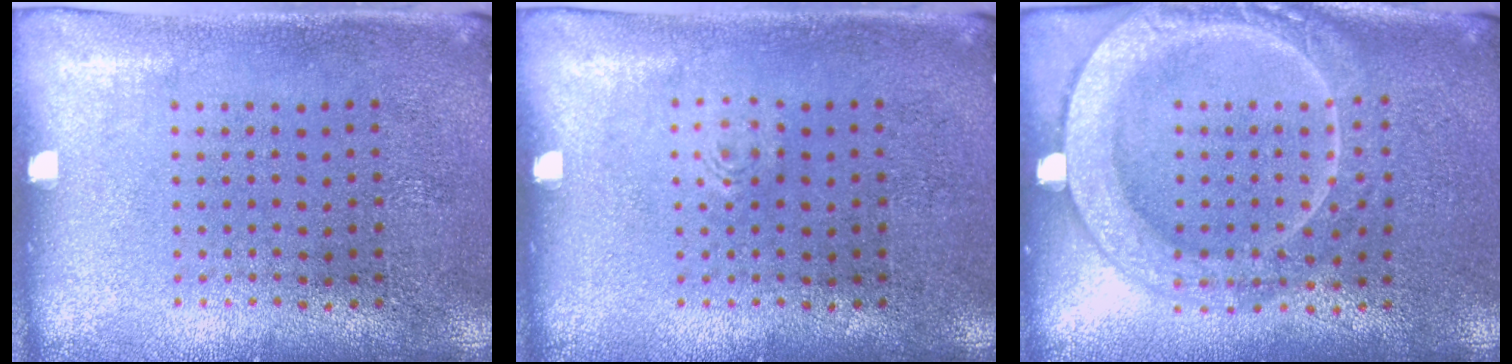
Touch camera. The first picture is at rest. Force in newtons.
{"total": 0.5, "press": 0.5, "slide": 0.1}
{"total": 2.0, "press": 2.0, "slide": 0.2}